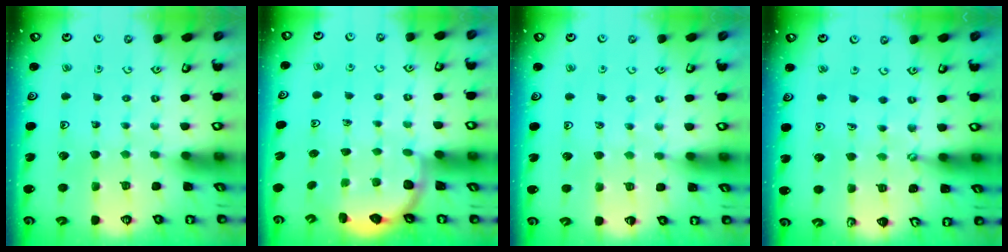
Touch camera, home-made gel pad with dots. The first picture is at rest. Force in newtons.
{"total": 3.9, "press": 3.6, "slide": 1.5}
{"total": 3.0, "press": 3.0, "slide": 0.5}
{"total": 1.9, "press": 1.9, "slide": 0.1}